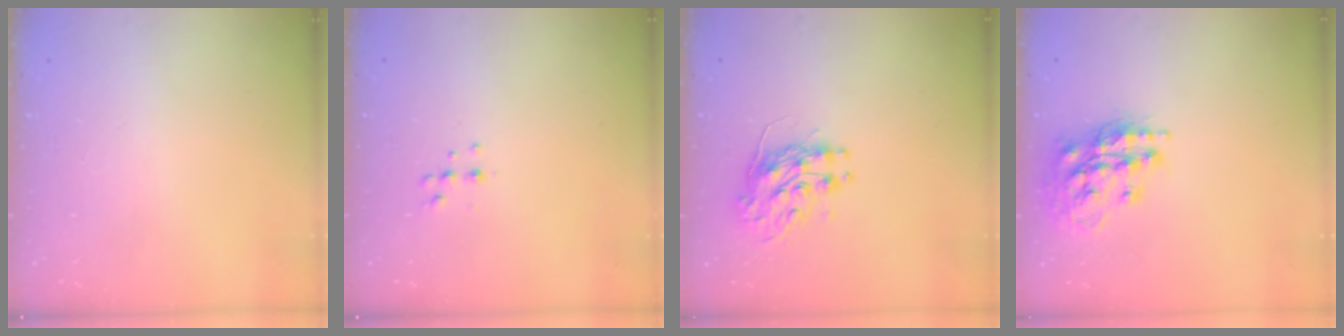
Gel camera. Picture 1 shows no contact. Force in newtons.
{"total": 4.9, "press": 4.8, "slide": 1.1}
{"total": 9.2, "press": 9.2, "slide": 0.7}
{"total": 16.3, "press": 16.2, "slide": 1.1}